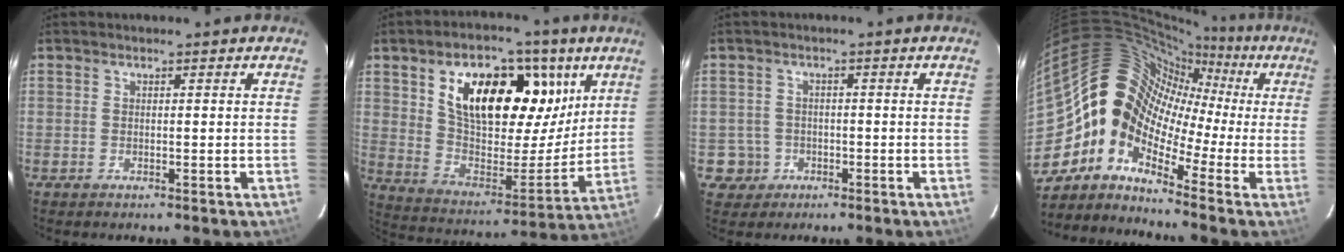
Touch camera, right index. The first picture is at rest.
{"total": 24.0, "force": [10.4, 12.7, 17.5], "torque": [-0.289, 0.017, 0.183]}
{"total": 4.5, "force": [-1.4, 4.2, -0.1], "torque": [-0.003, 0.023, -0.019]}
{"total": 15.6, "force": [-2.4, 12.3, 9.3], "torque": [-0.152, 0.024, -0.078]}